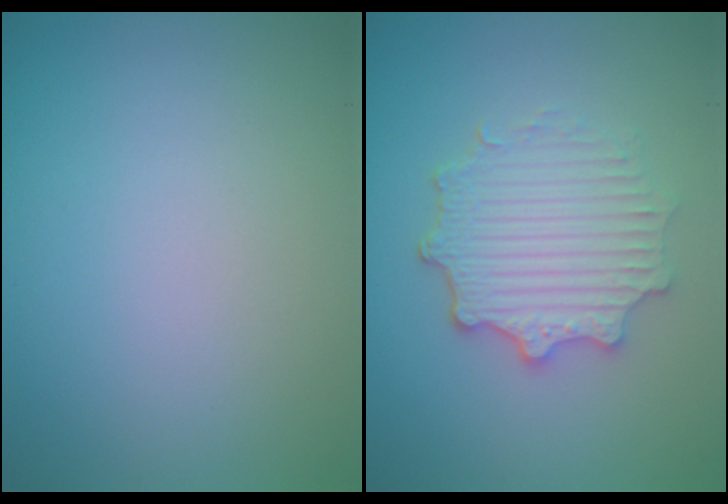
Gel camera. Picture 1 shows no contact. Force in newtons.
{"total": 4.5, "press": 3.8, "slide": 2.4}